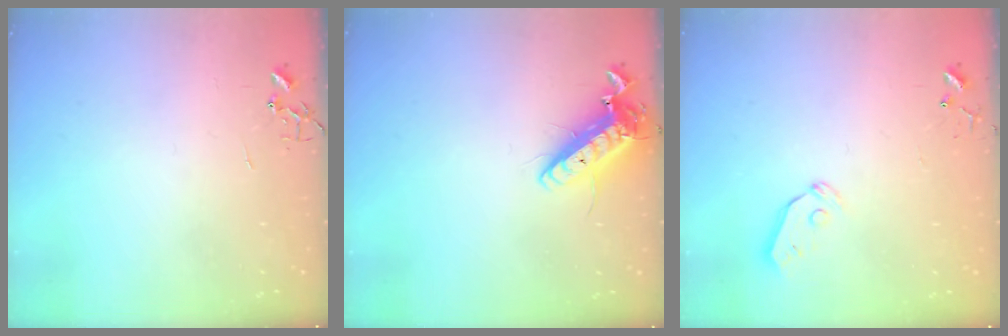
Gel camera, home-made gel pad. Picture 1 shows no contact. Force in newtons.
{"total": 14.5, "press": 14.2, "slide": 2.9}
{"total": 4.9, "press": 4.8, "slide": 0.9}